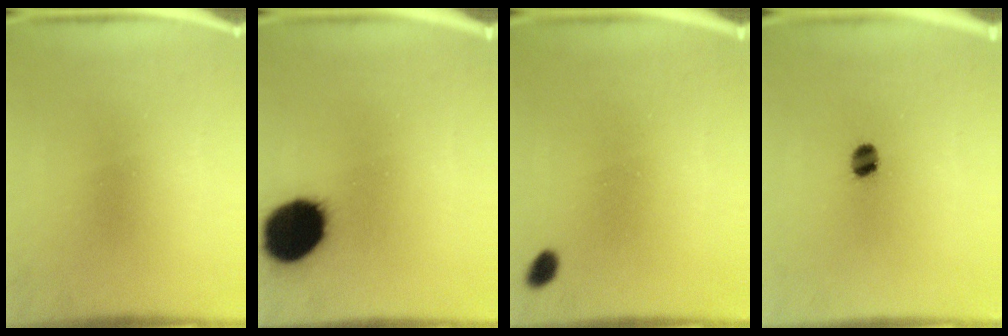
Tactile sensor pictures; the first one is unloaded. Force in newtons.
{"total": 19.0}
{"total": 1.9}
{"total": 3.5}